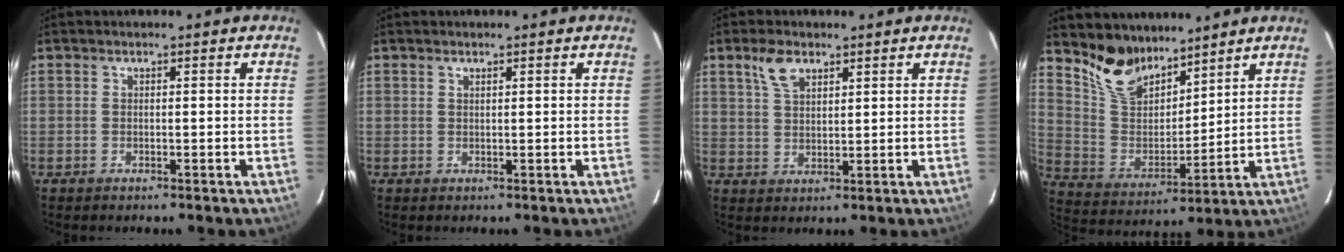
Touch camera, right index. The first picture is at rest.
{"total": 0.5, "force": [0.5, 0.1, 0.2], "torque": [-0.004, 0.001, 0.009]}
{"total": 5.2, "force": [3.2, 2.7, 3.1], "torque": [-0.058, 0.011, 0.063]}
{"total": 11.9, "force": [9.7, 5.4, 4.4], "torque": [-0.098, 0.005, 0.194]}